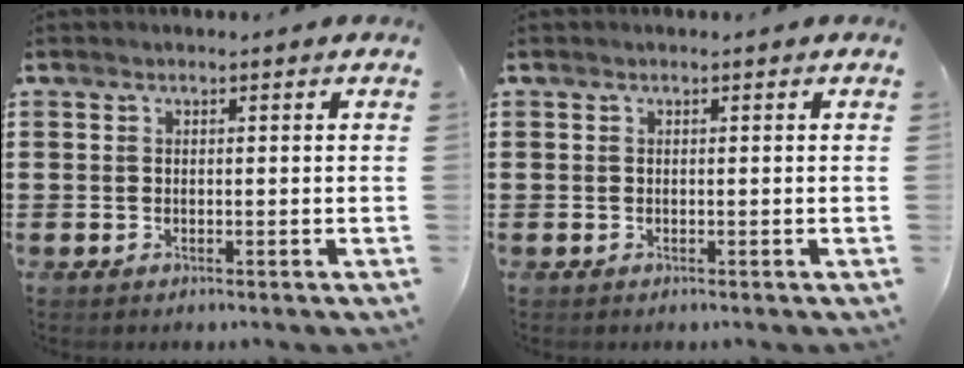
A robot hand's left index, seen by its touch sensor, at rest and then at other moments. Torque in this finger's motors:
{"motor_torque": [0.00, 0.00, 0.00, 0.00]}